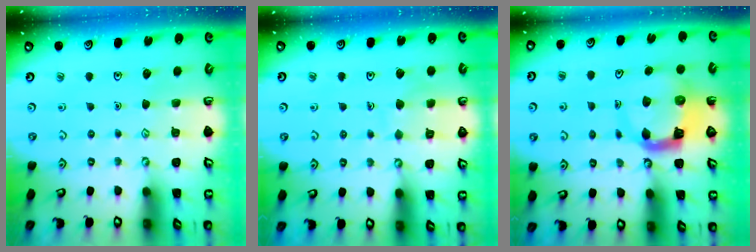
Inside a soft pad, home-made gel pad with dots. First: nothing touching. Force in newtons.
{"total": 5.1, "press": 5.1, "slide": 0.3}
{"total": 7.9, "press": 7.9, "slide": 1.1}